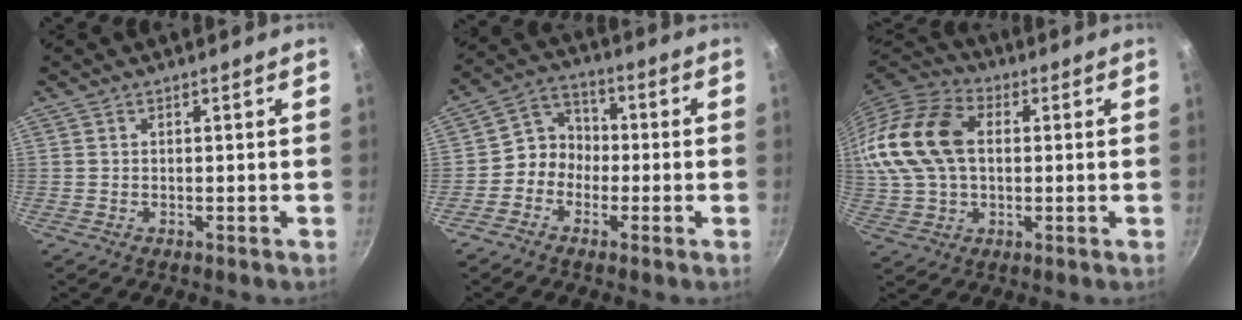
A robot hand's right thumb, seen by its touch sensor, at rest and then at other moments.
{"total": 6.6, "force": [-1.7, 5.8, 2.6], "torque": [-0.007, 0.034, -0.050]}
{"total": 20.0, "force": [2.9, 13.8, 14.2], "torque": [-0.288, 0.030, 0.045]}